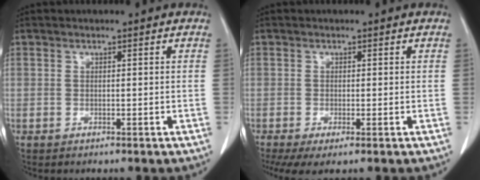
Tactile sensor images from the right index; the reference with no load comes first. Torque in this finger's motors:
{"motor_torque": [0.21, -0.13, 0.10, 0.03]}